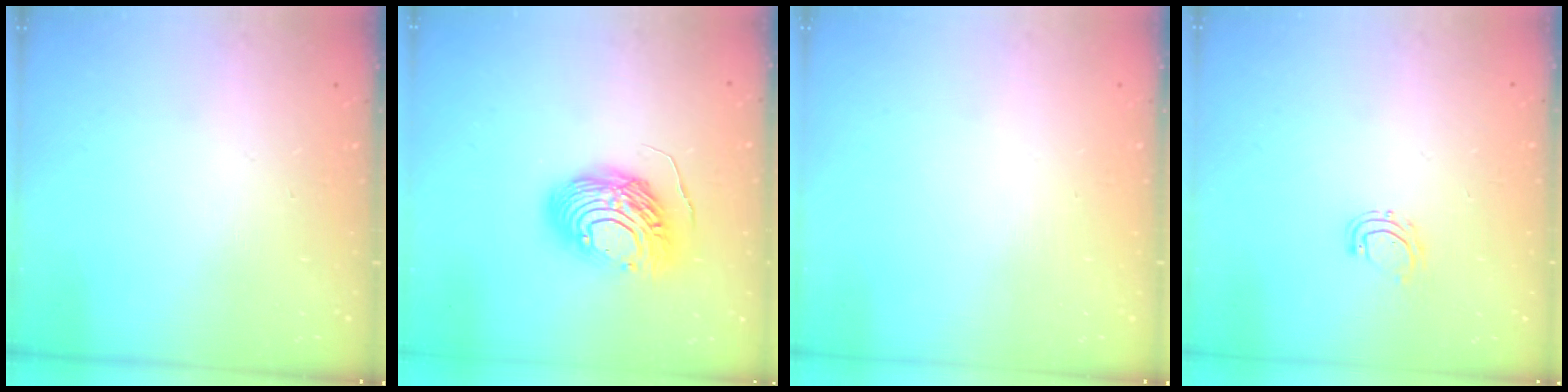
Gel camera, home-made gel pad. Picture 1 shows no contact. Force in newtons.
{"total": 13.0, "press": 13.0, "slide": 1.1}
{"total": 0.0}
{"total": 5.3, "press": 5.2, "slide": 1.0}